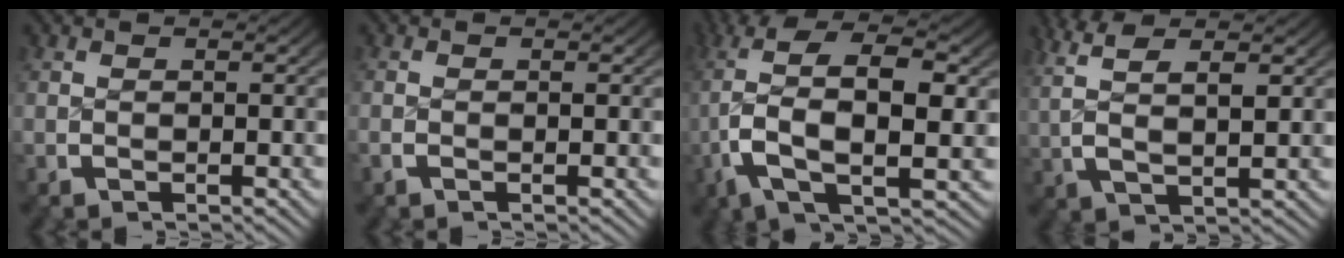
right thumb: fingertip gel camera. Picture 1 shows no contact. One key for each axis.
{"total": 0.7, "fx": -0.4, "fy": 0.2, "fz": 0.5, "tx": -0.013, "ty": -0.004, "tz": -0.008}
{"total": 10.1, "fx": 1.0, "fy": 4.8, "fz": 8.8, "tx": -0.196, "ty": -0.017, "tz": 0.023}
{"total": 5.0, "fx": 2.8, "fy": 1.7, "fz": 3.8, "tx": -0.081, "ty": 0.002, "tz": 0.058}